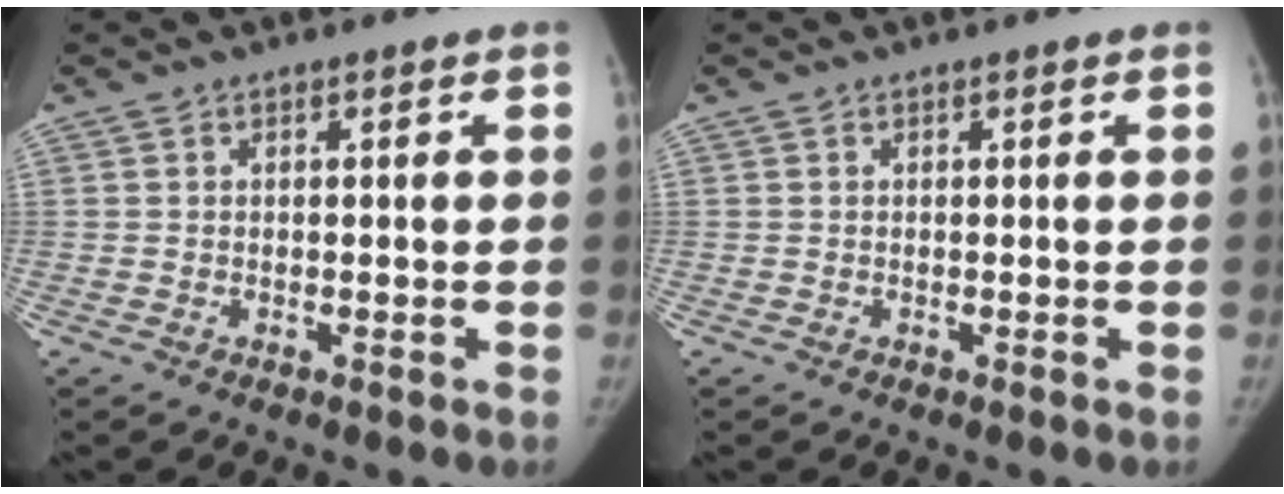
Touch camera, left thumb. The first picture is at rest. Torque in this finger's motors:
{"motor_torque": [0.00, 0.00, 0.04, -0.04, 0.00]}